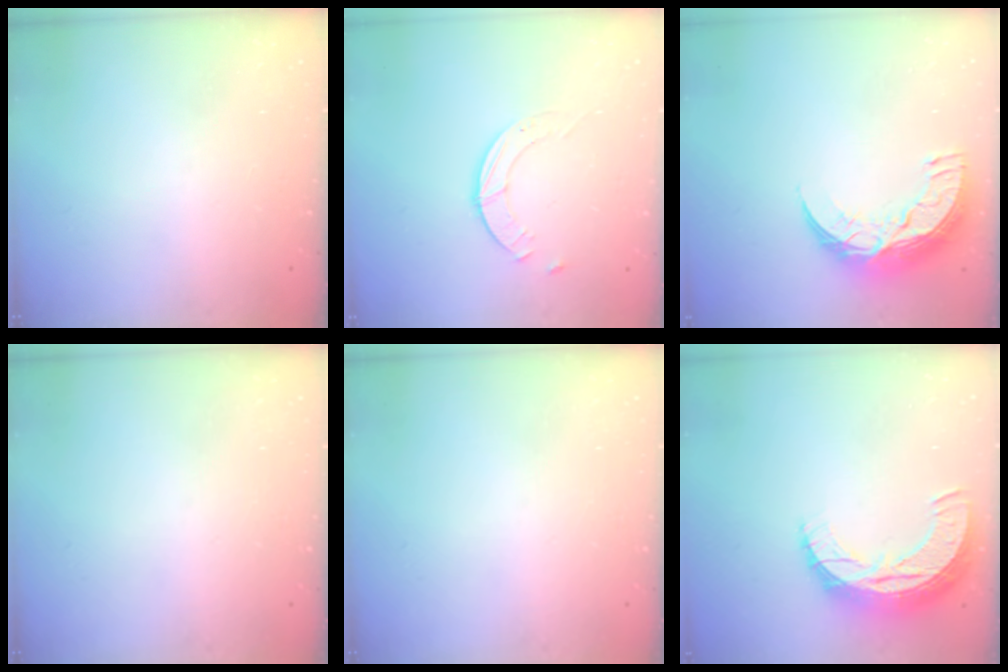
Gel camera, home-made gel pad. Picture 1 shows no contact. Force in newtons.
{"total": 2.3, "press": 2.3, "slide": 0.3}
{"total": 11.9, "press": 11.9, "slide": 0.8}
{"total": 0.0}
{"total": 0.0}
{"total": 10.9, "press": 10.9, "slide": 0.7}